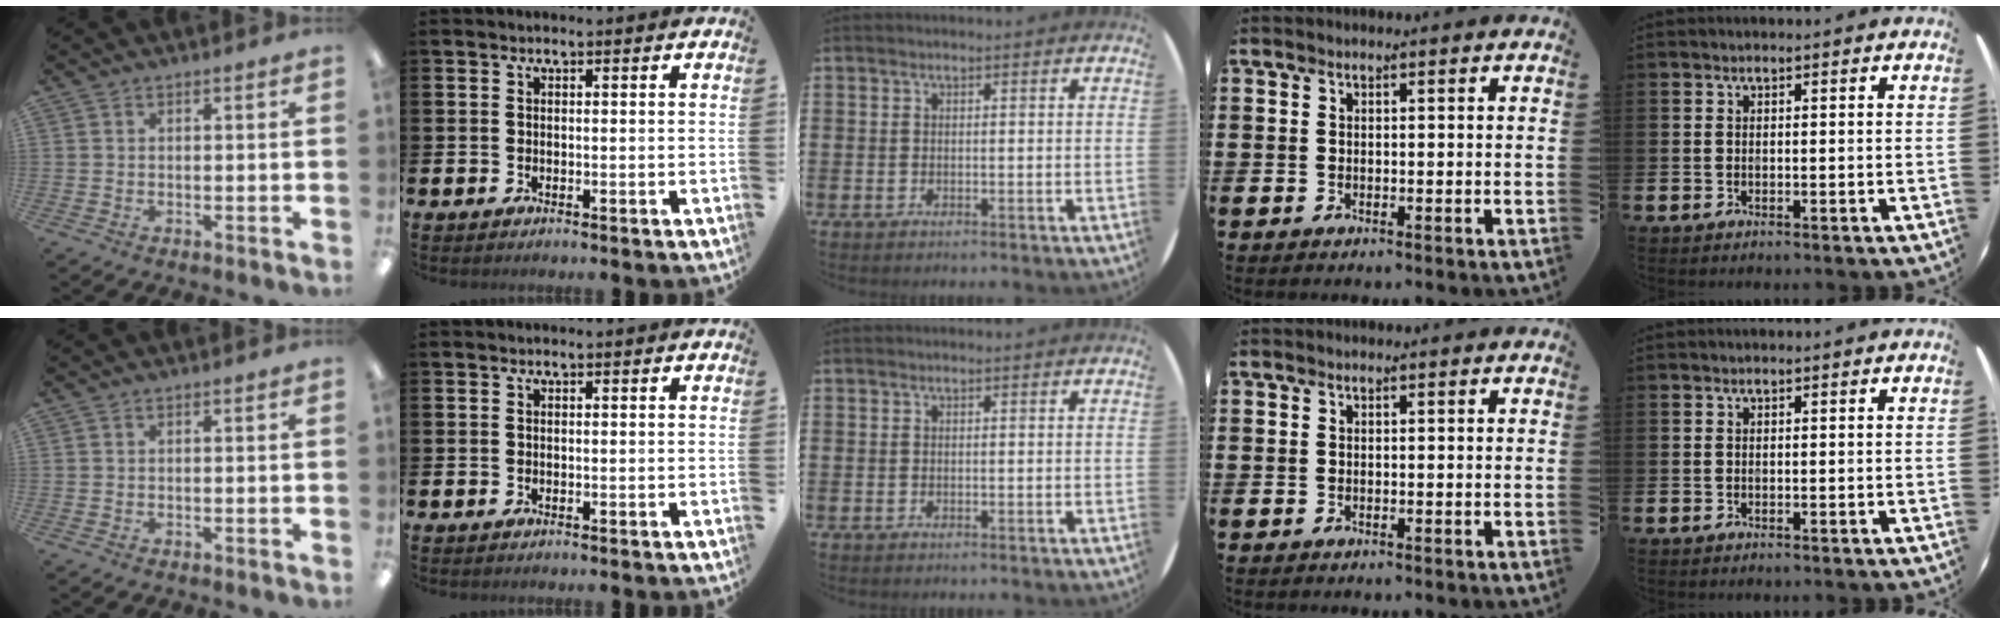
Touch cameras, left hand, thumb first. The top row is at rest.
{}